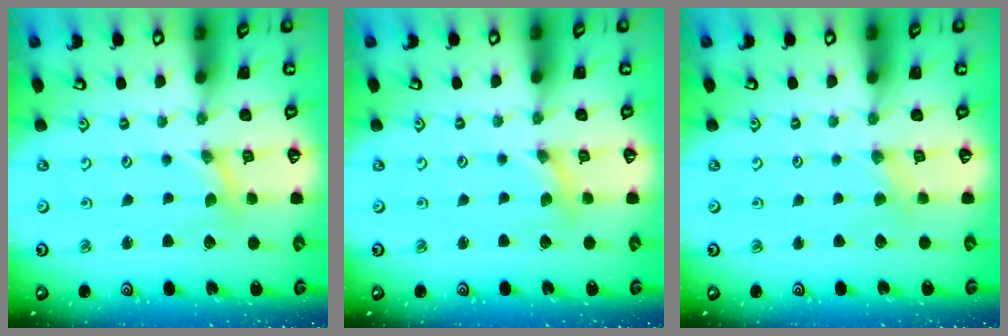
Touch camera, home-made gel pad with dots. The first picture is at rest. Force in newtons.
{"total": 1.1, "press": 1.1, "slide": 0.2}
{"total": 2.0, "press": 2.0, "slide": 0.4}